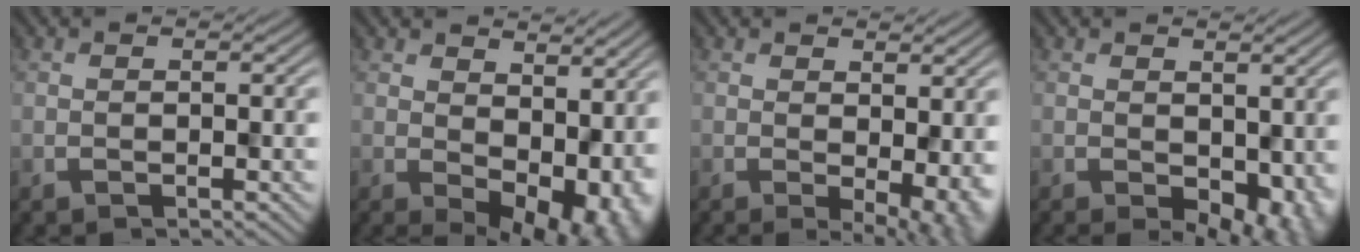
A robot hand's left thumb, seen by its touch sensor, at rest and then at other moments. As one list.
[{"total": 10.4, "force": [0.0, 6.9, 7.7], "torque": [-0.088, -0.037, 0.032]}, {"total": 4.8, "force": [-0.7, 2.1, 4.2], "torque": [-0.058, -0.019, 0.010]}, {"total": 5.0, "force": [-1.3, 3.0, 3.8], "torque": [-0.058, -0.020, -0.002]}]